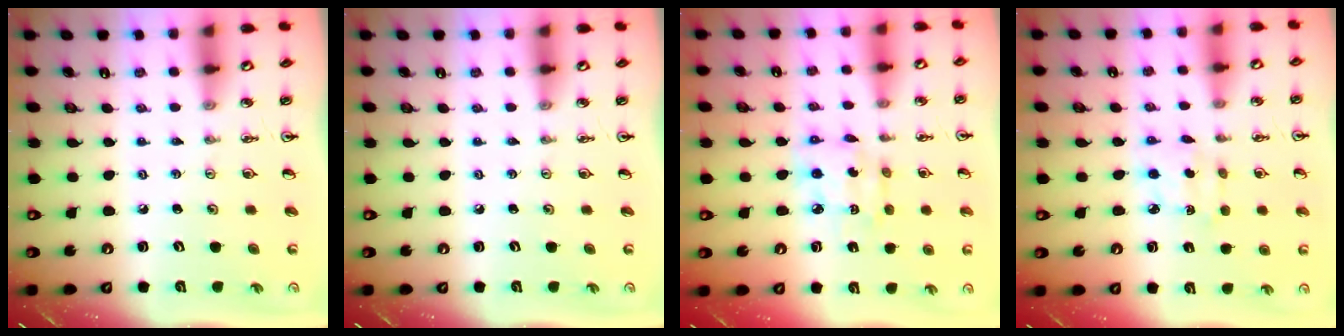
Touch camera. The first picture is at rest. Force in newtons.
{"total": 0.0}
{"total": 7.8, "press": 7.8, "slide": 0.7}
{"total": 3.1, "press": 3.1, "slide": 0.2}